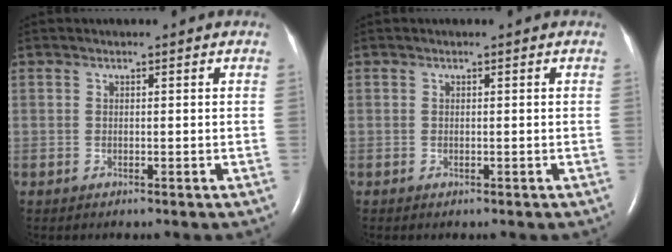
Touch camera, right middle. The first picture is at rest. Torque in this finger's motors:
{"motor_torque": [0.00, 0.00, 0.00, 0.01]}